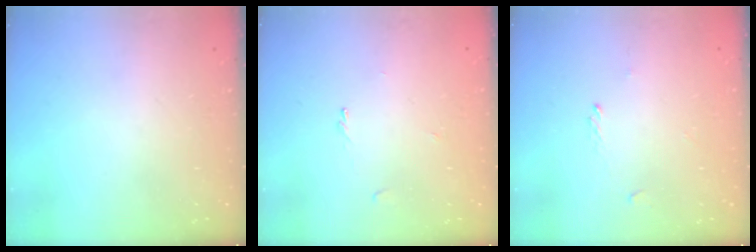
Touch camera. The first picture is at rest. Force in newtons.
{"total": 0.7, "press": 0.6, "slide": 0.4}
{"total": 0.0}